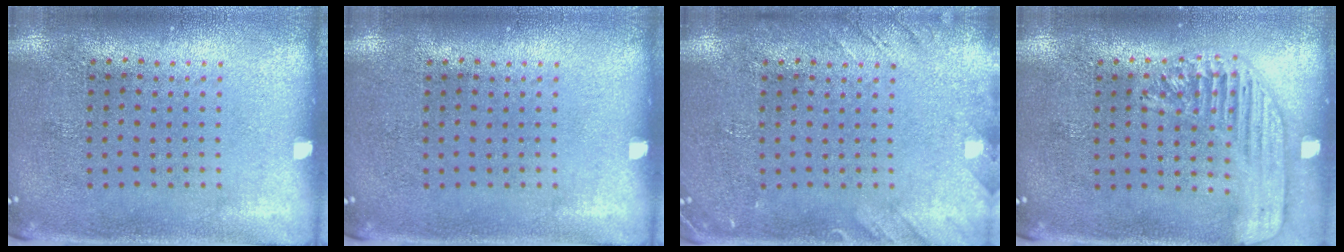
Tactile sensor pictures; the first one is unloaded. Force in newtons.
{"total": 0.0}
{"total": 1.8, "press": 1.8, "slide": 0.1}
{"total": 1.7, "press": 1.5, "slide": 0.7}